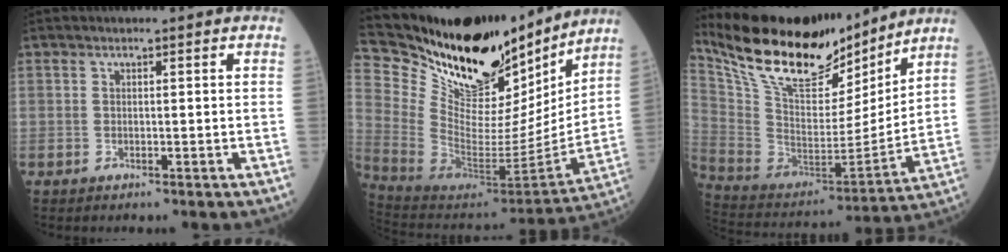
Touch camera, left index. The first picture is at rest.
{"total": 26.4, "force": [22.7, 7.0, 11.3], "torque": [-0.197, -0.028, 0.369]}
{"total": 21.4, "force": [18.1, 6.3, 9.5], "torque": [-0.190, -0.002, 0.318]}